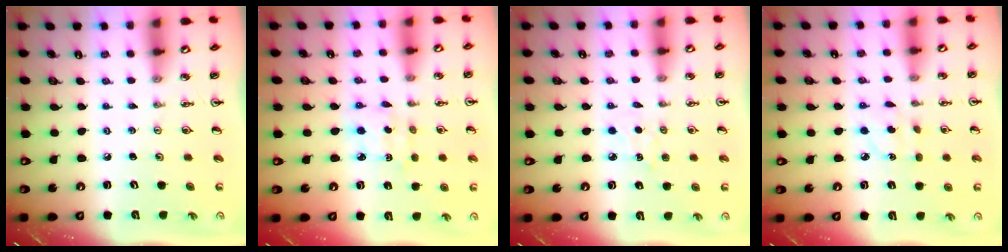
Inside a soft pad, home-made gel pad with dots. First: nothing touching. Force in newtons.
{"total": 2.9, "press": 2.9, "slide": 0.2}
{"total": 4.3, "press": 4.2, "slide": 0.6}
{"total": 3.5, "press": 3.4, "slide": 1.0}